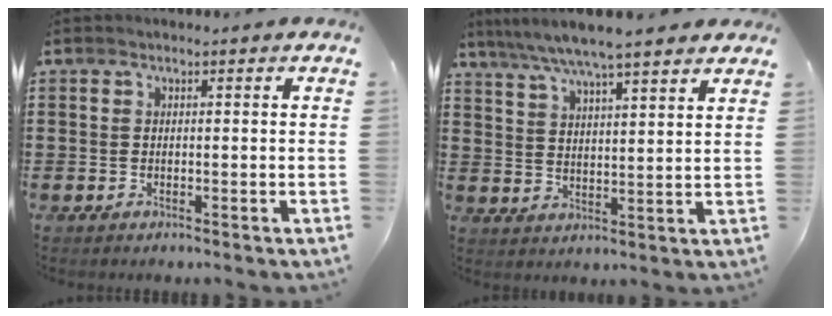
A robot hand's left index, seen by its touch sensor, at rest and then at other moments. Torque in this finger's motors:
{"motor_torque": [2.14, 0.00, 0.87, 0.21]}